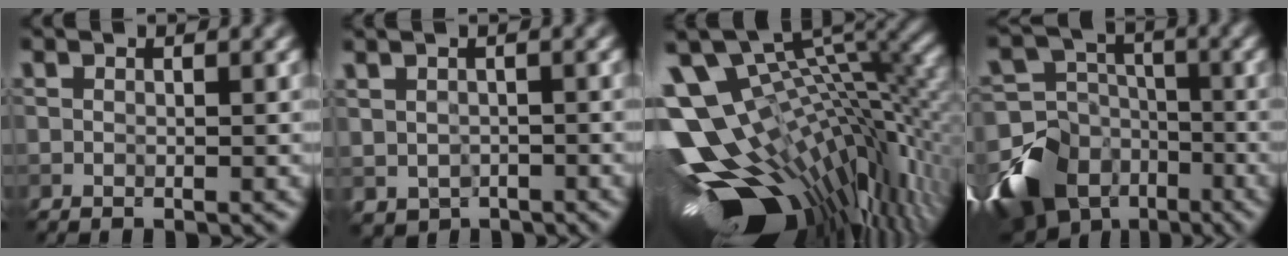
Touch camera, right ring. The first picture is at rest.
{"total": 2.3, "force": [-0.4, 2.0, 1.2], "torque": [-0.019, -0.011, -0.002]}
{"total": 15.5, "force": [0.2, 7.8, 13.4], "torque": [-0.213, -0.029, 0.050]}
{"total": 12.7, "force": [-7.3, 9.0, 5.2], "torque": [-0.119, -0.022, -0.118]}